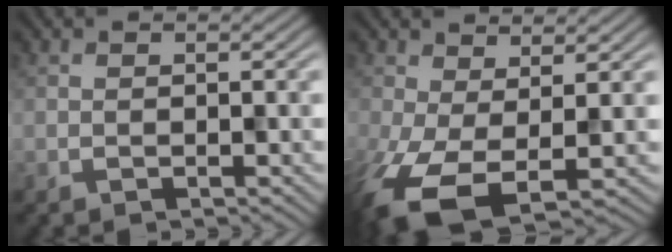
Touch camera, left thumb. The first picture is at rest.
{"total": 7.0, "force": [-1.8, 3.0, 6.1], "torque": [-0.142, -0.020, -0.029]}